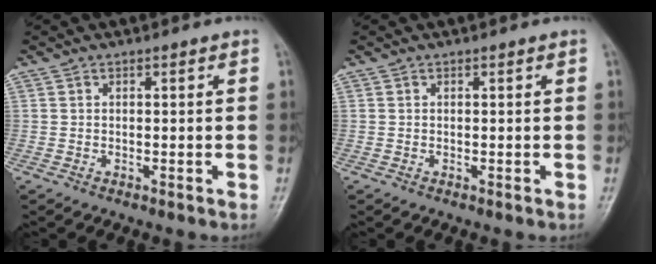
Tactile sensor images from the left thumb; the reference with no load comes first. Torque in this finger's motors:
{"motor_torque": [0.00, 0.00, 0.00, 0.00, 0.00]}